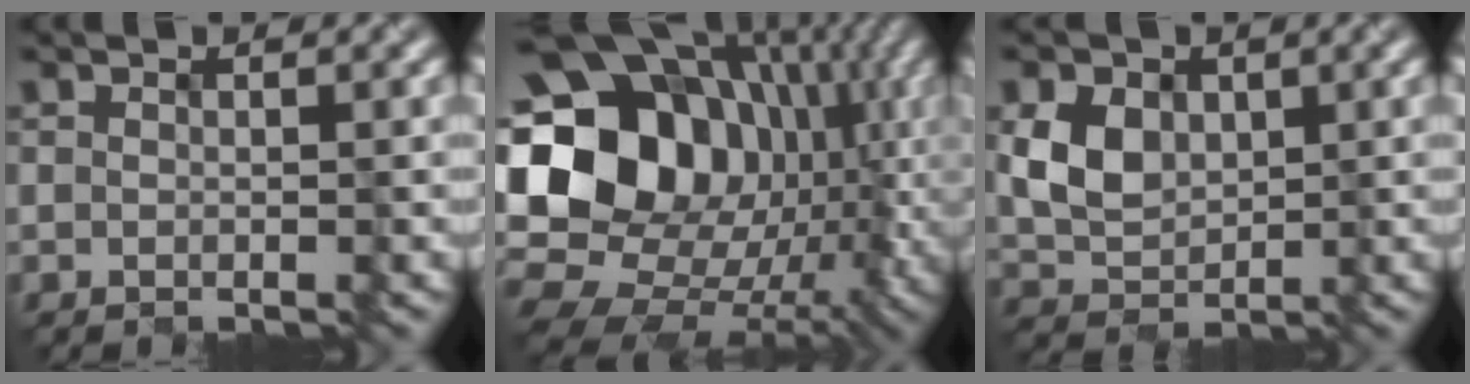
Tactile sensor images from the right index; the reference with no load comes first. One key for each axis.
{"total": 18.9, "fx": 2.5, "fy": 15.1, "fz": 11.1, "tx": -0.192, "ty": 0.023, "tz": 0.046}
{"total": 3.8, "fx": 0.8, "fy": 3.1, "fz": 2.1, "tx": -0.053, "ty": -0.003, "tz": 0.017}